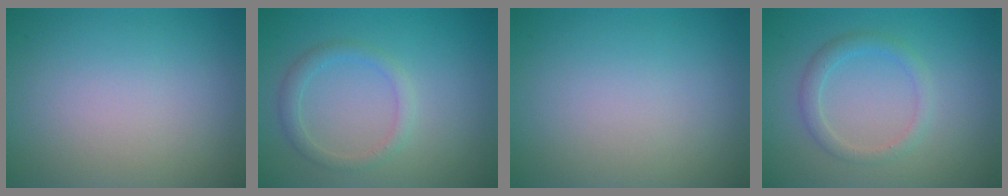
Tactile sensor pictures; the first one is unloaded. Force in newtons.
{"total": 1.8, "press": 1.8, "slide": 0.2}
{"total": 0.0}
{"total": 1.9, "press": 1.9, "slide": 0.0}